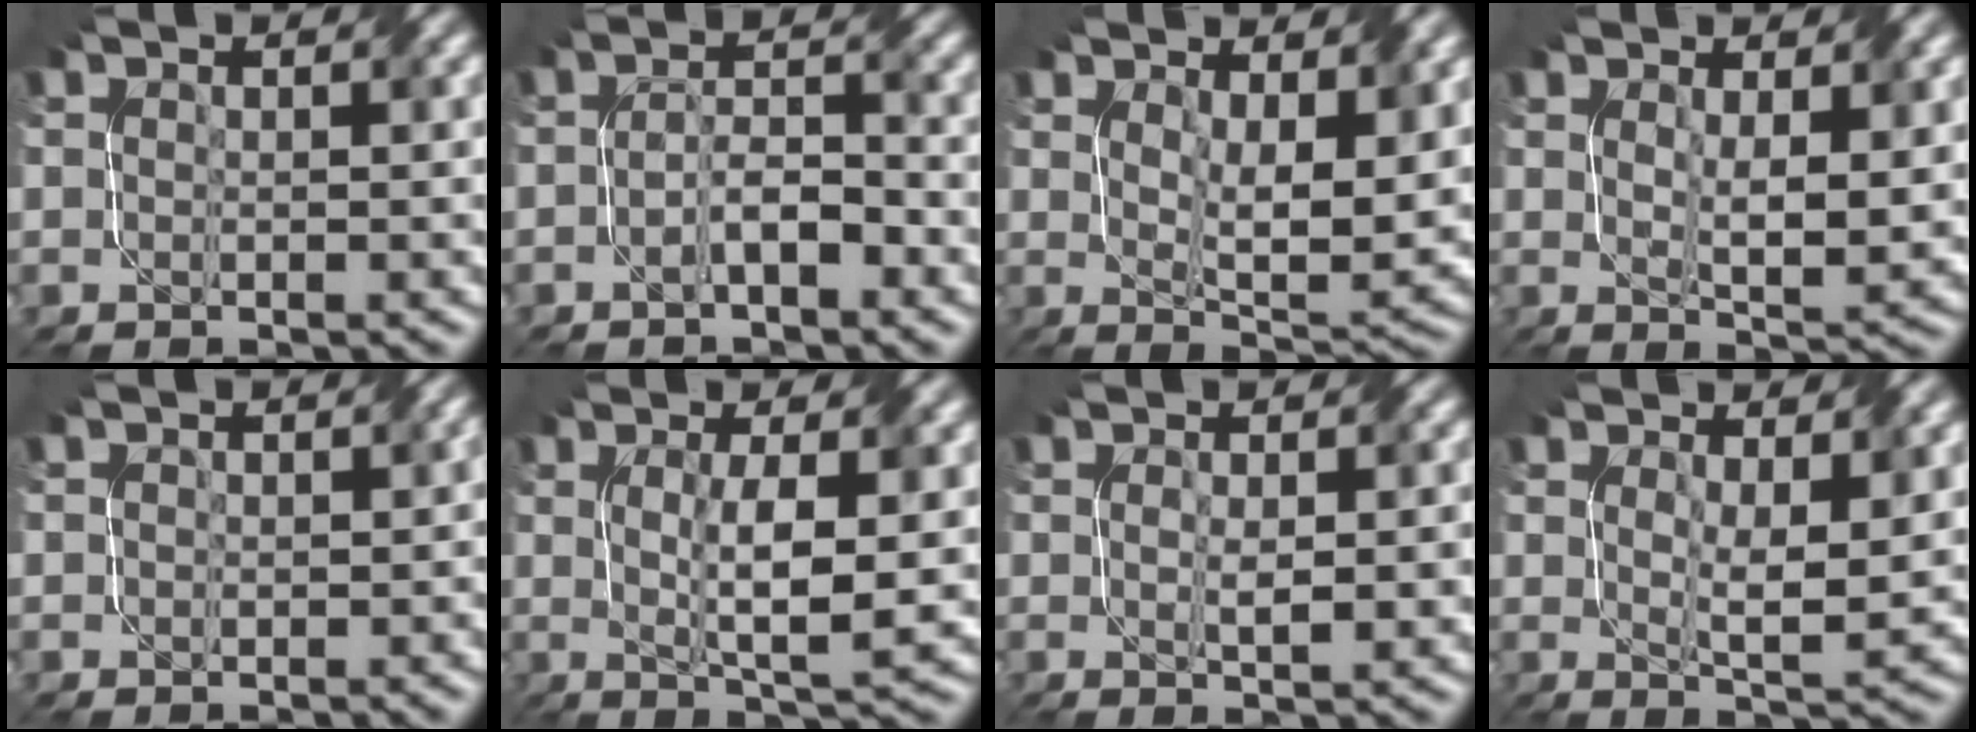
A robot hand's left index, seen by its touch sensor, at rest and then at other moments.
{"total": 2.7, "force": [-1.4, 0.9, 2.2], "torque": [-0.039, 0.009, -0.029]}
{"total": 6.7, "force": [2.3, 2.5, 5.8], "torque": [-0.104, -0.010, 0.044]}
{"total": 3.8, "force": [1.1, 1.0, 3.5], "torque": [-0.065, -0.008, 0.025]}
{"total": 1.1, "force": [0.0, 1.0, 0.4], "torque": [-0.003, -0.004, -0.003]}
{"total": 4.9, "force": [0.3, 0.8, 4.8], "torque": [-0.087, -0.004, 0.008]}
{"total": 2.4, "force": [-0.2, 0.8, 2.2], "torque": [-0.041, -0.002, 0.001]}
{"total": 3.6, "force": [1.2, 1.0, 3.2], "torque": [-0.061, -0.008, 0.024]}